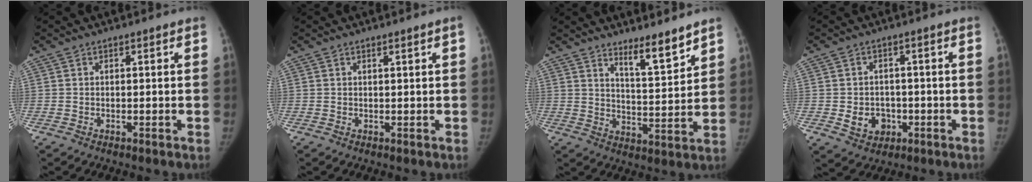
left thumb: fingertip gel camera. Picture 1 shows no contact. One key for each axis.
{"total": 0.8, "fx": 0.4, "fy": -0.2, "fz": 0.6, "tx": -0.016, "ty": -0.004, "tz": 0.011}
{"total": 7.9, "fx": 6.3, "fy": 1.3, "fz": 4.6, "tx": -0.063, "ty": -0.061, "tz": 0.108}
{"total": 6.0, "fx": -1.4, "fy": 5.1, "fz": 2.9, "tx": -0.023, "ty": 0.009, "tz": -0.013}